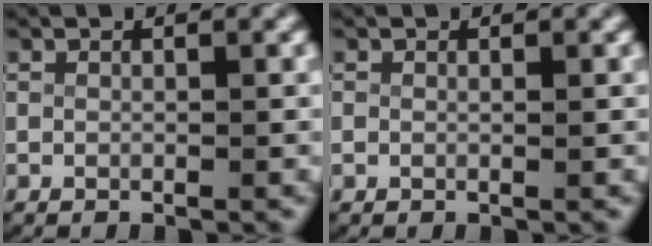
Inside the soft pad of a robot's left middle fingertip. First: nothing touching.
{"total": 0.6, "force": [-0.2, 0.4, 0.4], "torque": [-0.014, -0.009, 0.003]}